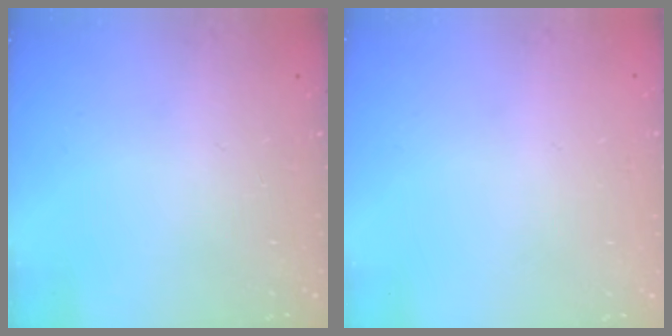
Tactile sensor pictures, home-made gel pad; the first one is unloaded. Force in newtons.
{"total": 0.0}